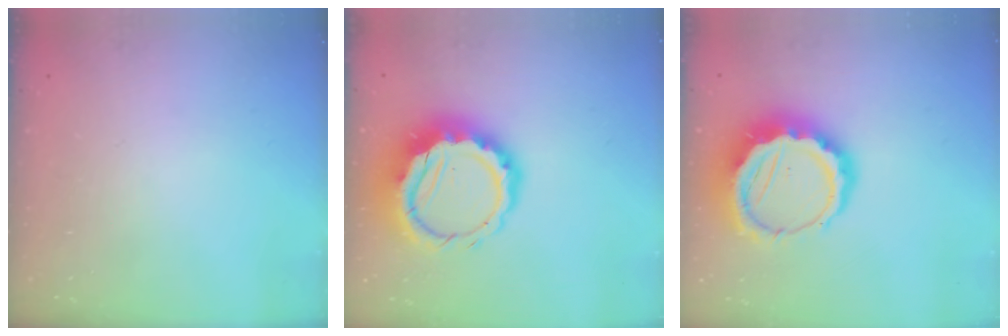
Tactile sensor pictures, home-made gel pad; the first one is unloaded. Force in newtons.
{"total": 12.3, "press": 12.1, "slide": 2.3}
{"total": 13.1, "press": 12.8, "slide": 2.6}